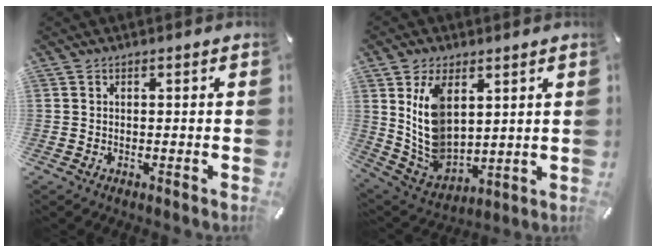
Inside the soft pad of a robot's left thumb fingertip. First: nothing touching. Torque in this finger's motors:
{"motor_torque": [2.34, 2.14, 1.99, -0.64, 0.53]}